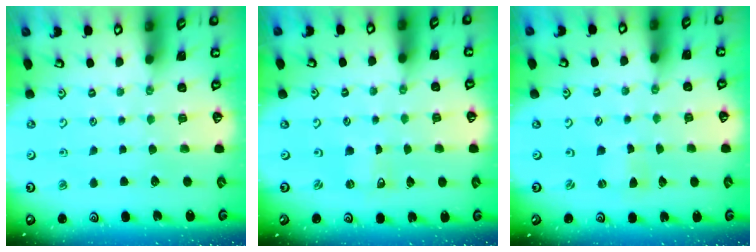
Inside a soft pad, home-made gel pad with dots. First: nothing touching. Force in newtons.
{"total": 0.0}
{"total": 0.0}